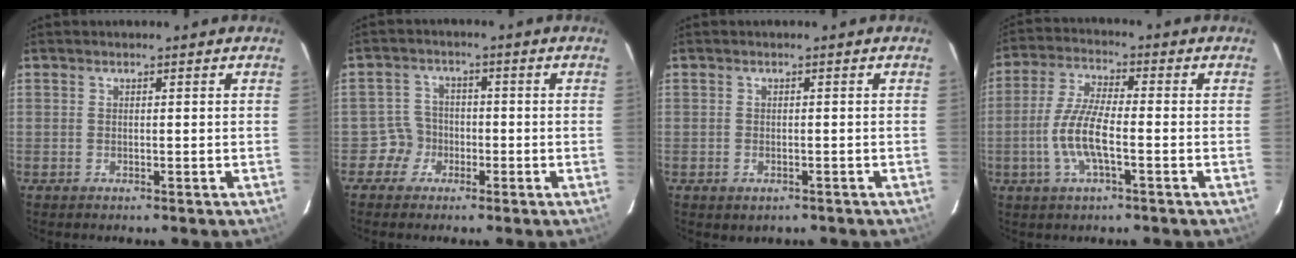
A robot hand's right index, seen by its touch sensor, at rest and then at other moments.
{"total": 4.1, "force": [-1.9, 3.7, -0.3], "torque": [0.010, 0.018, -0.035]}
{"total": 2.0, "force": [-0.9, 1.6, 0.9], "torque": [-0.017, -0.003, -0.007]}
{"total": 9.1, "force": [-2.5, 2.2, 8.4], "torque": [-0.178, 0.001, -0.051]}